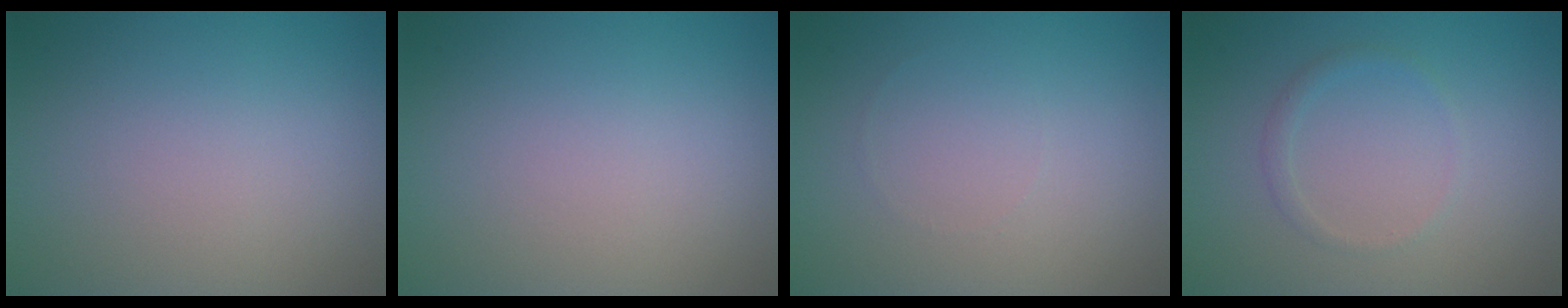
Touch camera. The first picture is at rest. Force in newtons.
{"total": 0.0}
{"total": 0.0}
{"total": 1.0, "press": 1.0, "slide": 0.1}